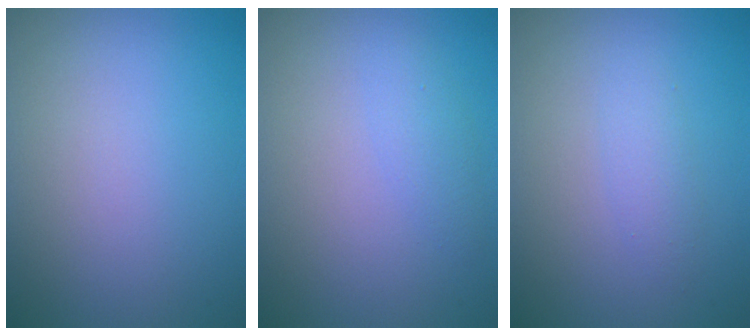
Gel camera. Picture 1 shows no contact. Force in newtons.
{"total": 1.3, "press": 1.3, "slide": 0.1}
{"total": 1.5, "press": 1.5, "slide": 0.1}